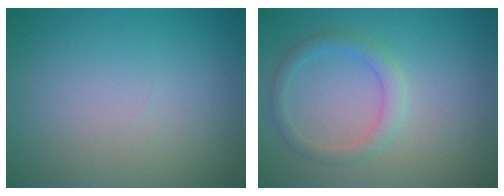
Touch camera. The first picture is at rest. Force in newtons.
{"total": 2.1, "press": 2.1, "slide": 0.2}